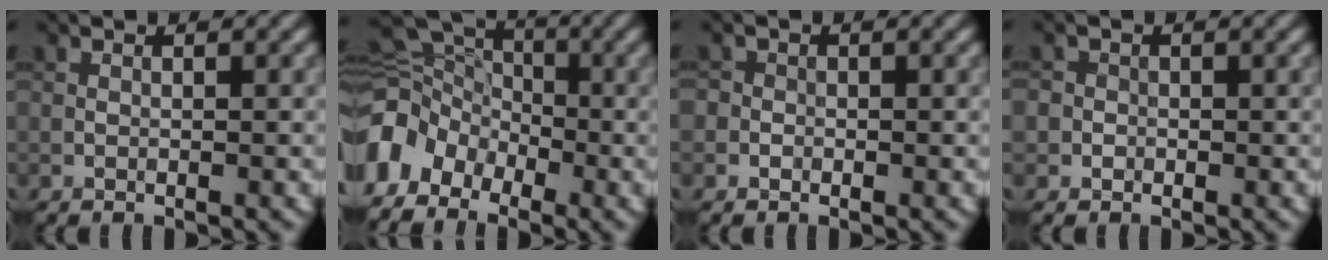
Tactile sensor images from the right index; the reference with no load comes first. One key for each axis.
{"total": 6.8, "fx": -3.0, "fy": 5.1, "fz": 3.3, "tx": -0.061, "ty": -0.001, "tz": -0.070}
{"total": 1.1, "fx": -0.2, "fy": 1.0, "fz": 0.1, "tx": 0.014, "ty": 0.000, "tz": -0.009}
{"total": 1.5, "fx": -0.2, "fy": 1.5, "fz": 0.2, "tx": 0.011, "ty": 0.005, "tz": -0.013}